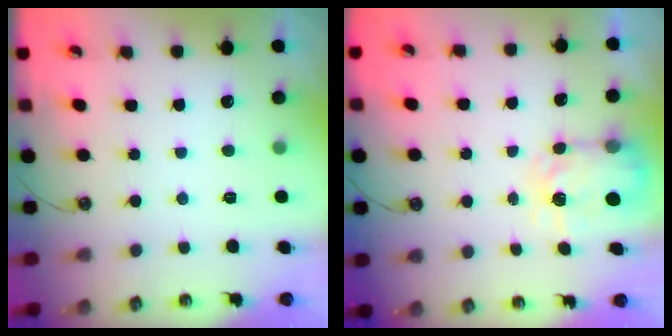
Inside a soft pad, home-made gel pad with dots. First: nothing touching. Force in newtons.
{"total": 5.2, "press": 5.2, "slide": 0.4}